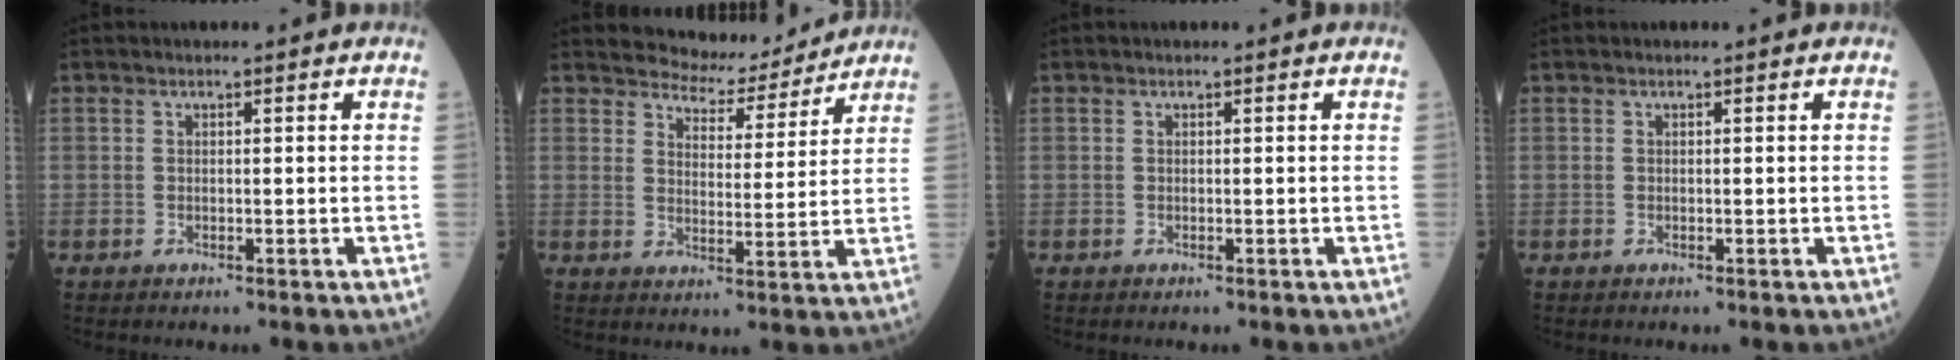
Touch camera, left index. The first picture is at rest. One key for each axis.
{"total": 7.3, "fx": 7.1, "fy": 1.6, "fz": 0.1, "tx": -0.009, "ty": -0.002, "tz": 0.102}
{"total": 0.0}
{"total": 0.0}